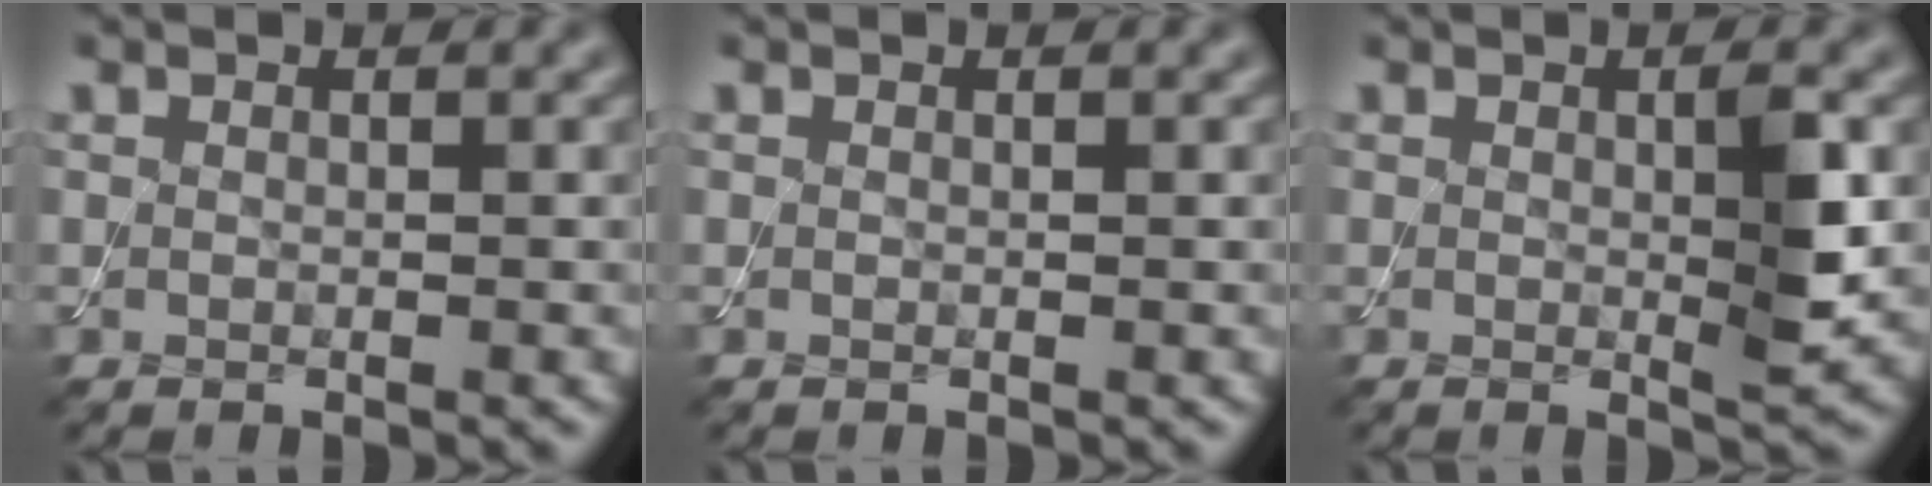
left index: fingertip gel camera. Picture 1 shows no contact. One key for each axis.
{"total": 0.0}
{"total": 2.8, "fx": 0.2, "fy": 0.3, "fz": 2.8, "tx": -0.043, "ty": -0.007, "tz": 0.003}